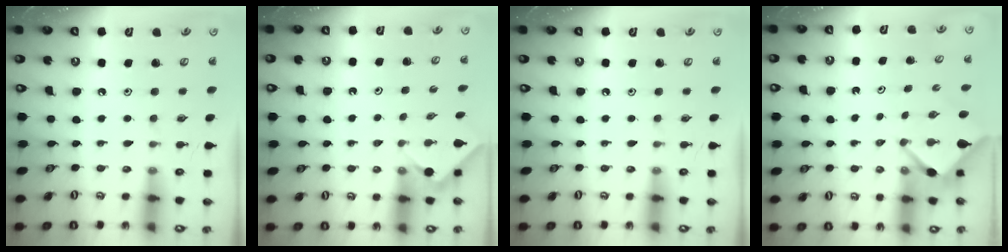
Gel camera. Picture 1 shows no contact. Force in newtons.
{"total": 3.0, "press": 3.0, "slide": 0.4}
{"total": 0.0}
{"total": 2.7, "press": 2.7, "slide": 0.3}